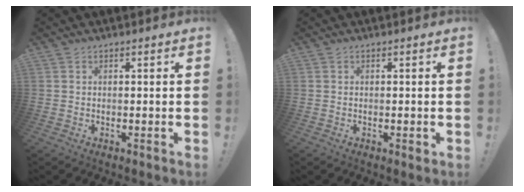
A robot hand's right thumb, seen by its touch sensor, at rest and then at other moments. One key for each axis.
{"total": 0.9, "fx": -0.3, "fy": 0.2, "fz": 0.9, "tx": -0.005, "ty": -0.004, "tz": -0.006}